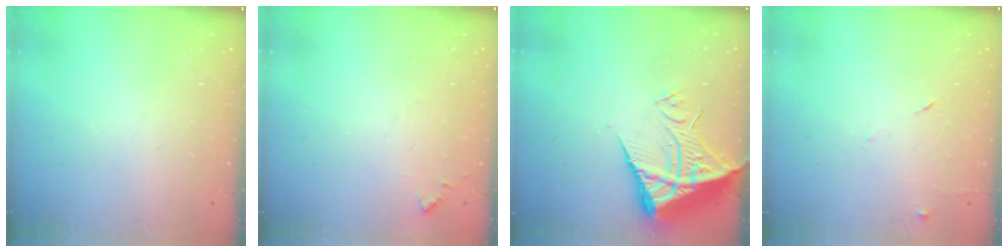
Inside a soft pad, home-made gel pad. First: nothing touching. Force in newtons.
{"total": 5.8, "press": 5.7, "slide": 0.7}
{"total": 10.6, "press": 10.5, "slide": 1.1}
{"total": 5.2, "press": 5.1, "slide": 0.6}